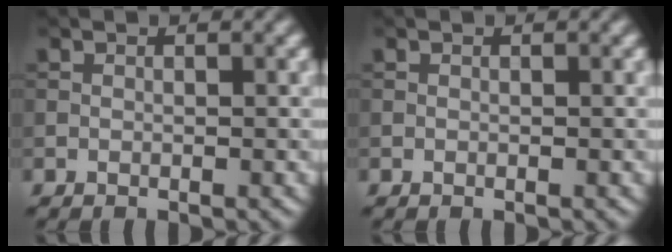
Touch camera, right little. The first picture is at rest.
{"total": 0.0}